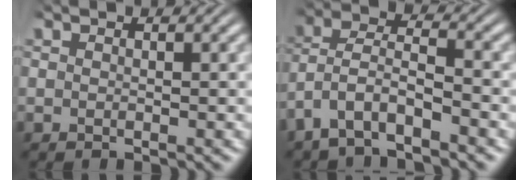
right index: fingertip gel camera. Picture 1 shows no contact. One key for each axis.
{"total": 6.0, "fx": -1.7, "fy": 5.0, "fz": 2.8, "tx": -0.103, "ty": -0.024, "tz": -0.026}